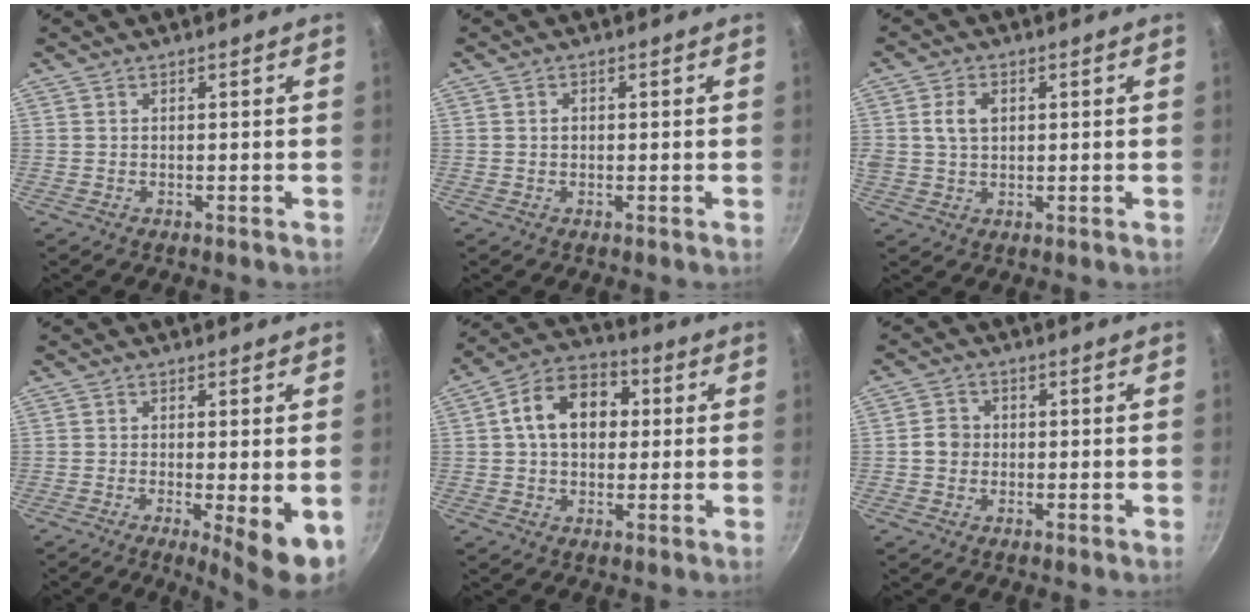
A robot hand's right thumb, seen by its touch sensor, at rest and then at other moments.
{"total": 1.1, "force": [0.0, 0.9, 0.7], "torque": [-0.010, 0.006, 0.000]}
{"total": 5.0, "force": [1.1, 3.5, 3.4], "torque": [-0.052, 0.001, 0.019]}
{"total": 7.4, "force": [-1.7, 1.5, 7.1], "torque": [-0.090, -0.010, -0.018]}
{"total": 13.1, "force": [2.0, 9.4, 8.9], "torque": [-0.108, 0.024, 0.015]}
{"total": 3.6, "force": [-0.3, 3.3, 1.5], "torque": [-0.010, 0.011, -0.012]}